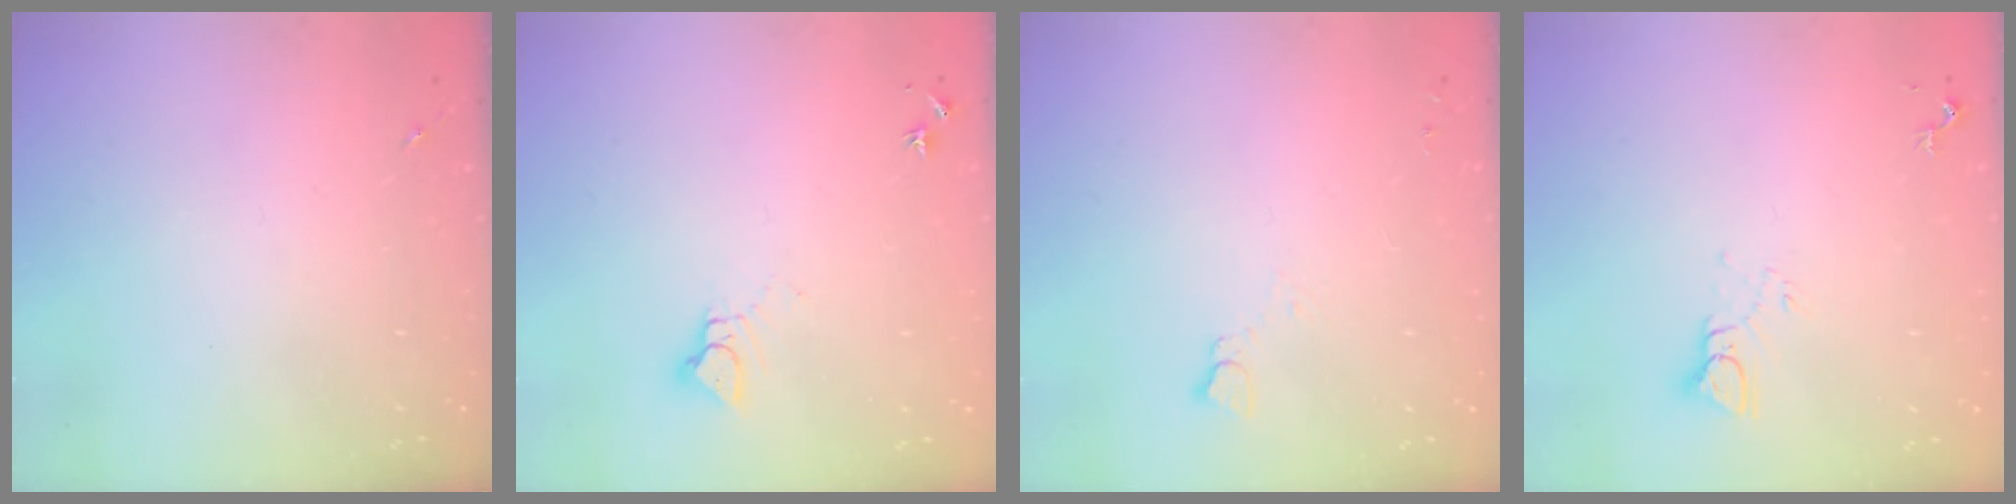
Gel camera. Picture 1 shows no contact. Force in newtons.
{"total": 4.2, "press": 4.2, "slide": 0.3}
{"total": 2.8, "press": 2.7, "slide": 0.3}
{"total": 4.4, "press": 4.4, "slide": 0.3}